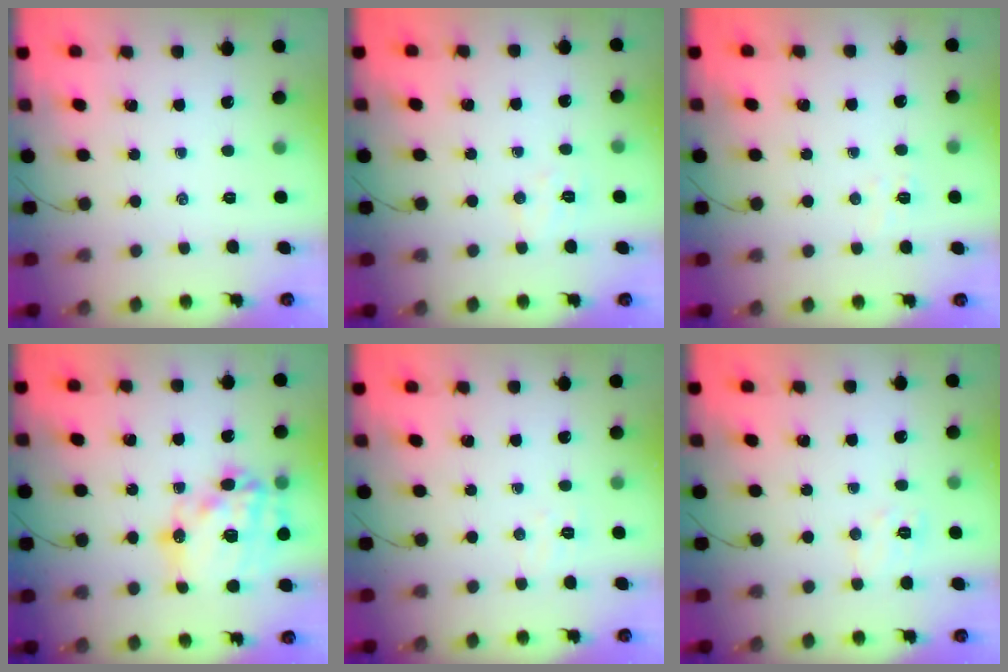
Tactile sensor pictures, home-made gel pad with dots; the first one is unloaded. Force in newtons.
{"total": 5.3, "press": 5.1, "slide": 1.0}
{"total": 4.8, "press": 4.7, "slide": 0.8}
{"total": 22.8, "press": 22.2, "slide": 4.9}
{"total": 4.2, "press": 4.0, "slide": 1.0}
{"total": 6.8, "press": 6.6, "slide": 1.3}